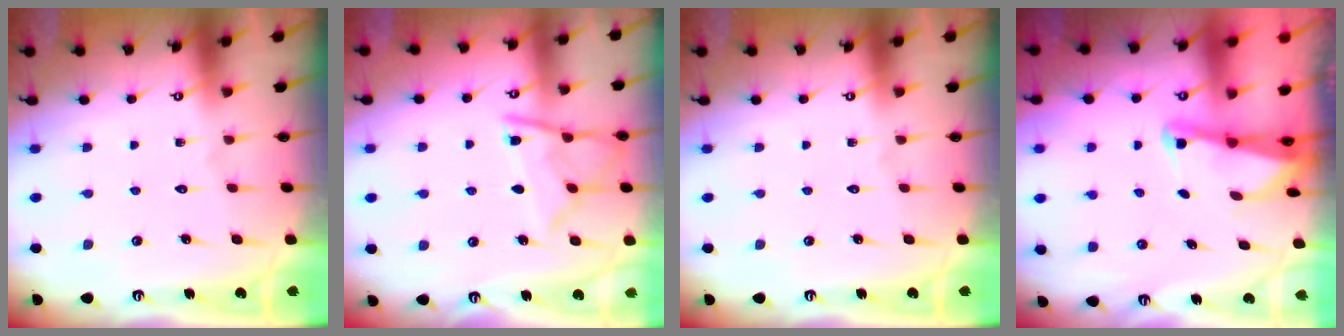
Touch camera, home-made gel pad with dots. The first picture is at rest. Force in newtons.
{"total": 11.1, "press": 11.1, "slide": 1.2}
{"total": 0.0}
{"total": 1.8, "press": 1.8, "slide": 0.1}